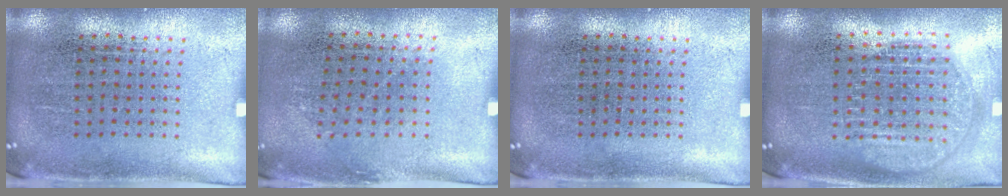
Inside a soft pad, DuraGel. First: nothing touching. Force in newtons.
{"total": 0.8, "press": 0.6, "slide": 0.5}
{"total": 0.0}
{"total": 1.8, "press": 1.5, "slide": 1.0}